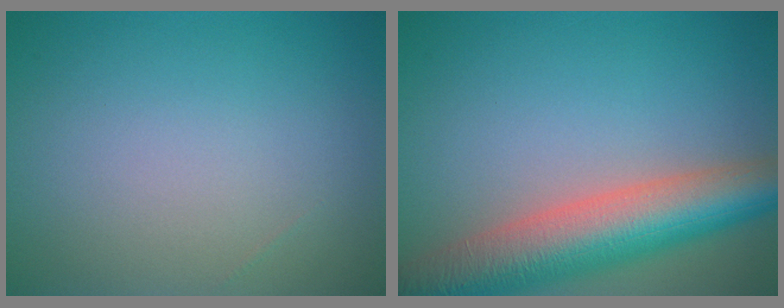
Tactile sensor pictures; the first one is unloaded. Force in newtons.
{"total": 9.3, "press": 9.3, "slide": 0.6}